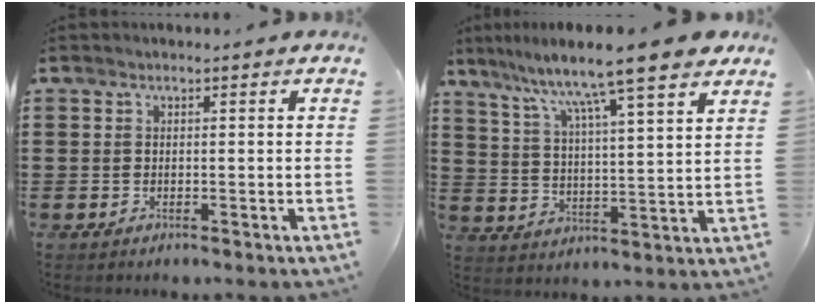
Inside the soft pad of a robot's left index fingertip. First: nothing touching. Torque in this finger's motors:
{"motor_torque": [2.03, -0.11, 1.05, 0.21]}